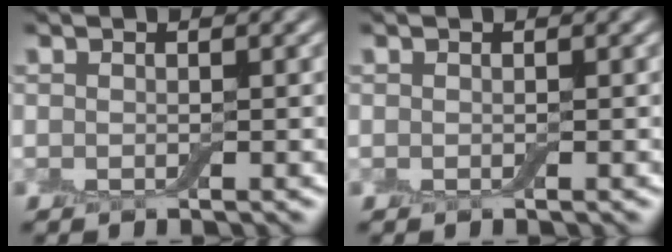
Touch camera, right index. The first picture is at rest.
{"total": 0.0}